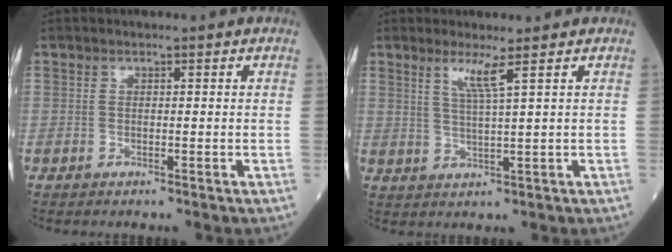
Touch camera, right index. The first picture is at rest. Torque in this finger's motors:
{"motor_torque": [0.15, -0.10, 0.25, 0.08]}